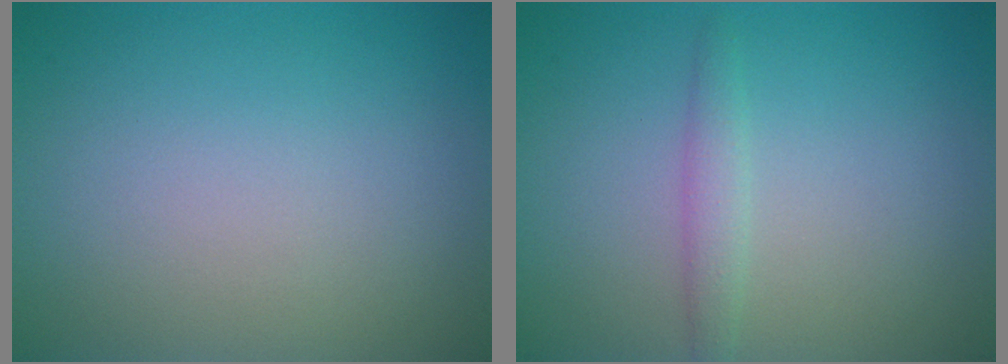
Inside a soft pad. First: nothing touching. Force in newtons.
{"total": 1.4, "press": 1.4, "slide": 0.0}